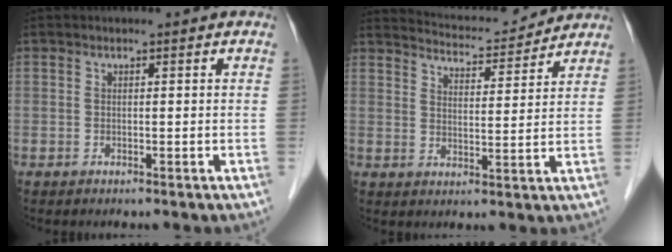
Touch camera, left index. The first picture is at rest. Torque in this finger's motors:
{"motor_torque": [0.33, -0.89, 0.00, 0.00]}